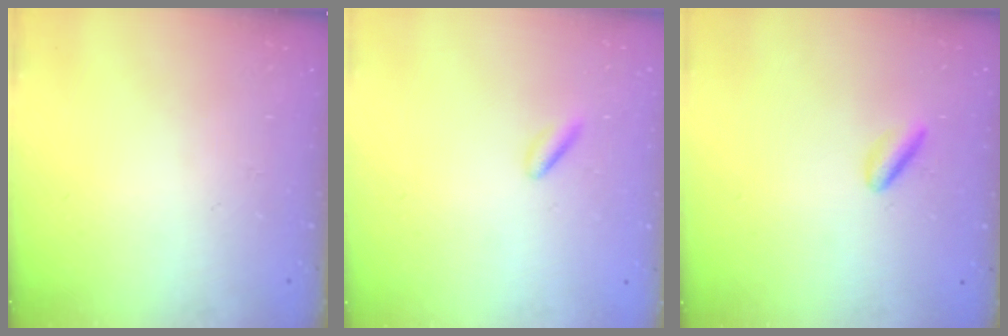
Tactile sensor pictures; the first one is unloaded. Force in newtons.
{"total": 0.7, "press": 0.6, "slide": 0.4}
{"total": 2.8, "press": 2.6, "slide": 1.0}